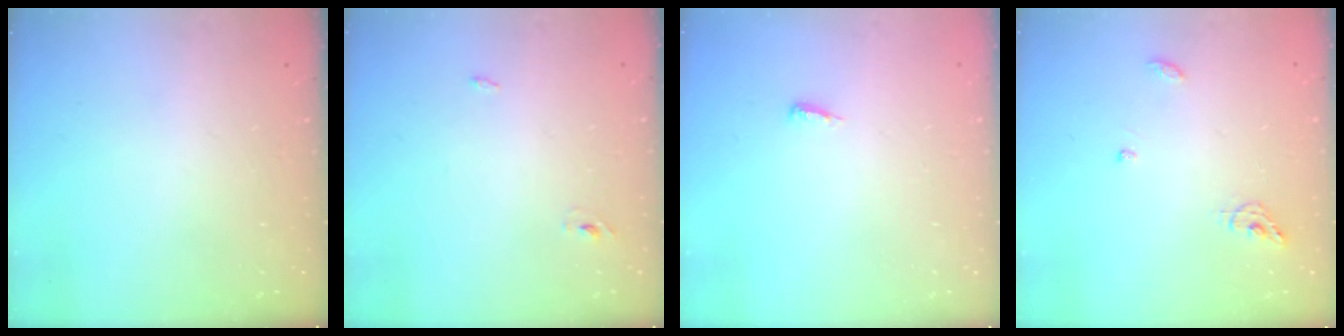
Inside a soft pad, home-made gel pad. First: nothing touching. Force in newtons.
{"total": 2.3, "press": 2.1, "slide": 1.0}
{"total": 4.9, "press": 4.9, "slide": 0.5}
{"total": 6.4, "press": 6.4, "slide": 0.1}